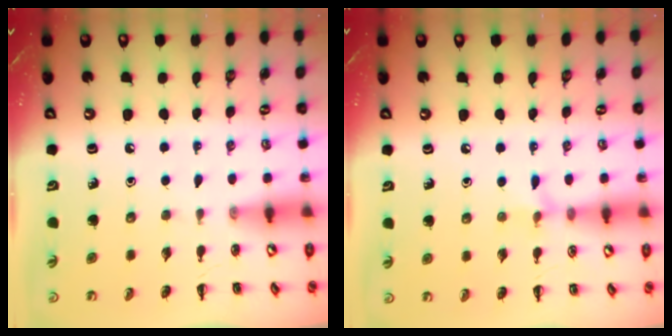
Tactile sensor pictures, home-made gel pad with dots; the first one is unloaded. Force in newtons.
{"total": 5.6, "press": 5.4, "slide": 1.5}